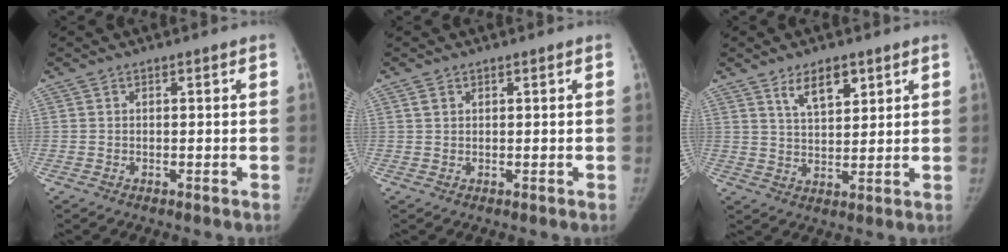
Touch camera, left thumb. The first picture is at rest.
{"total": 1.2, "force": [0.6, 0.9, 0.5], "torque": [-0.004, 0.002, 0.012]}
{"total": 6.8, "force": [4.0, 3.1, 4.5], "torque": [-0.054, -0.029, 0.070]}